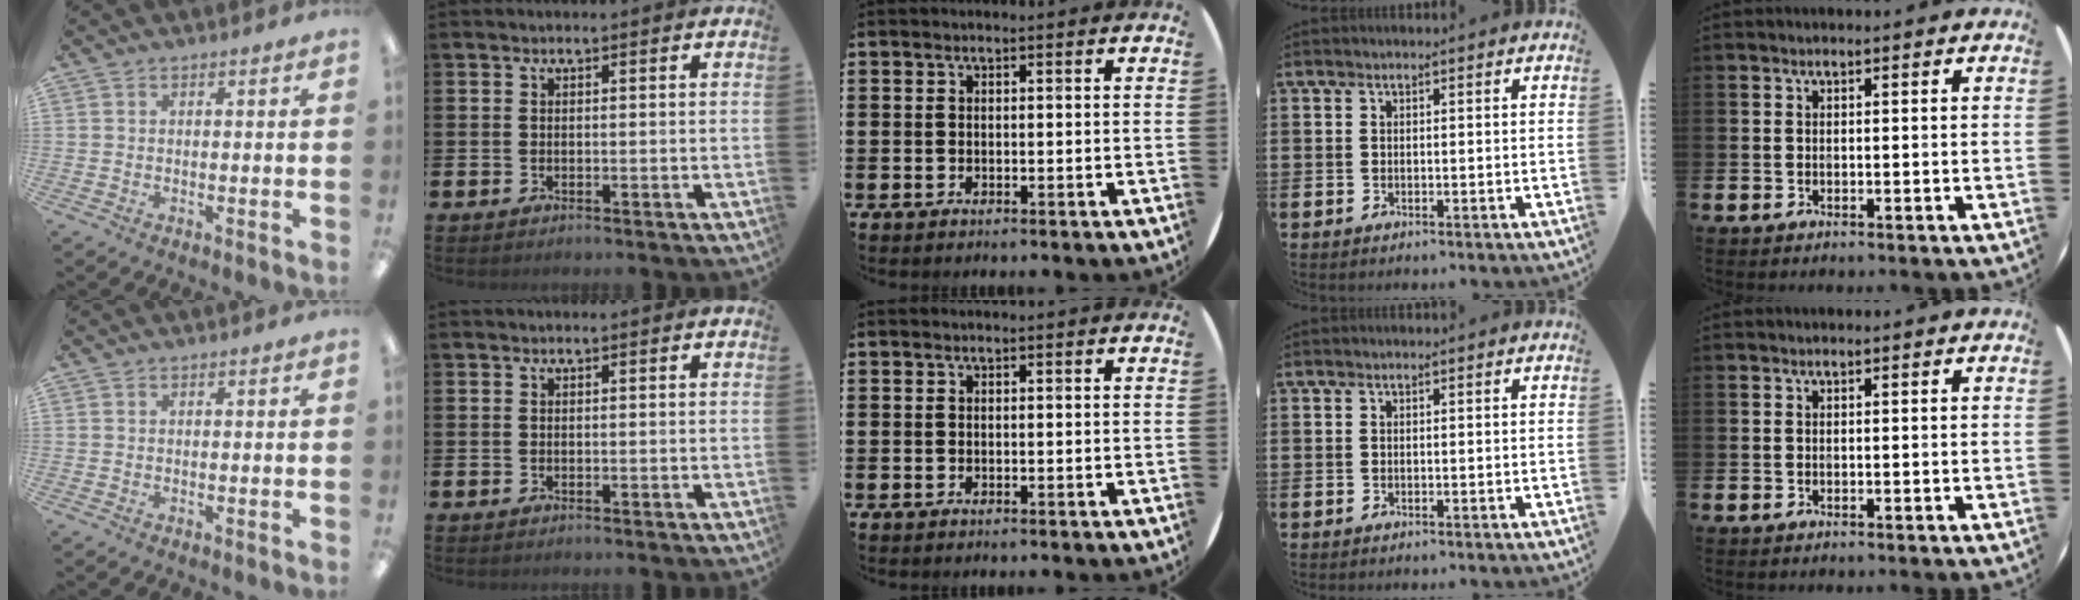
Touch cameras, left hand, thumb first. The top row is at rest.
{}